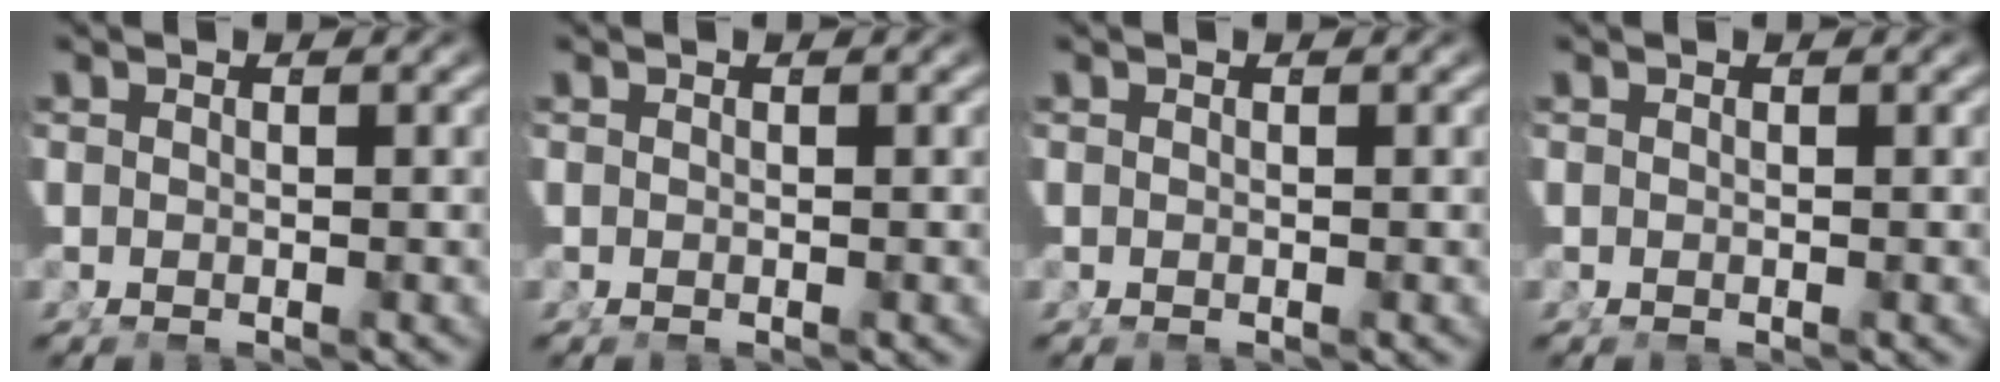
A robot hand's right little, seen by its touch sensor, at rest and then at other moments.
{"total": 0.0}
{"total": 0.0}
{"total": 0.0}